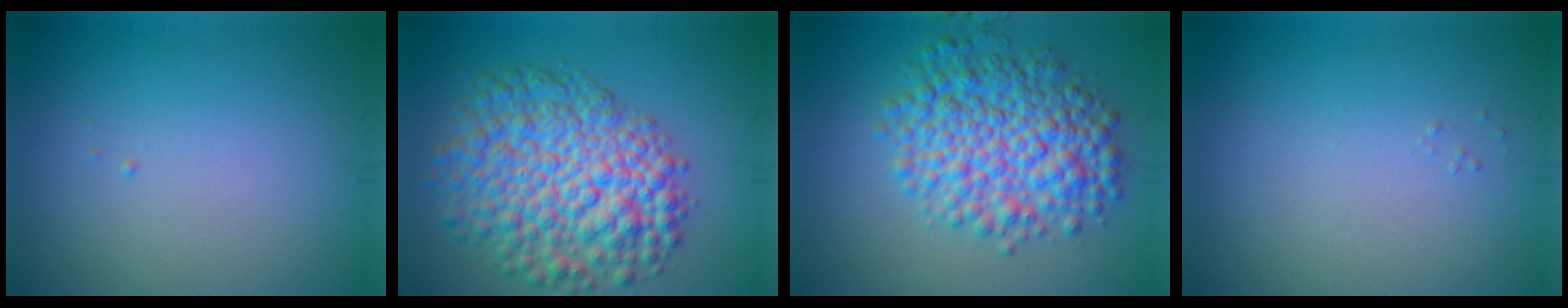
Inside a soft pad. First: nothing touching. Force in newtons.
{"total": 9.6, "press": 9.6, "slide": 0.3}
{"total": 8.0, "press": 8.0, "slide": 0.1}
{"total": 0.0}